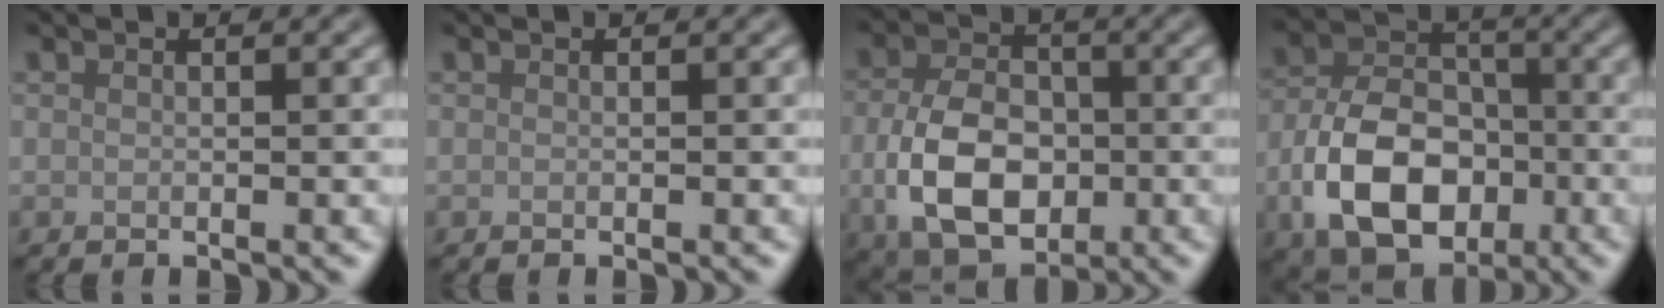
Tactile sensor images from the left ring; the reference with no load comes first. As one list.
[{"total": 0.0}, {"total": 8.3, "force": [-1.6, 5.6, 5.9], "torque": [-0.124, -0.010, -0.031]}, {"total": 9.6, "force": [-3.3, 6.4, 6.3], "torque": [-0.119, -0.002, -0.061]}]